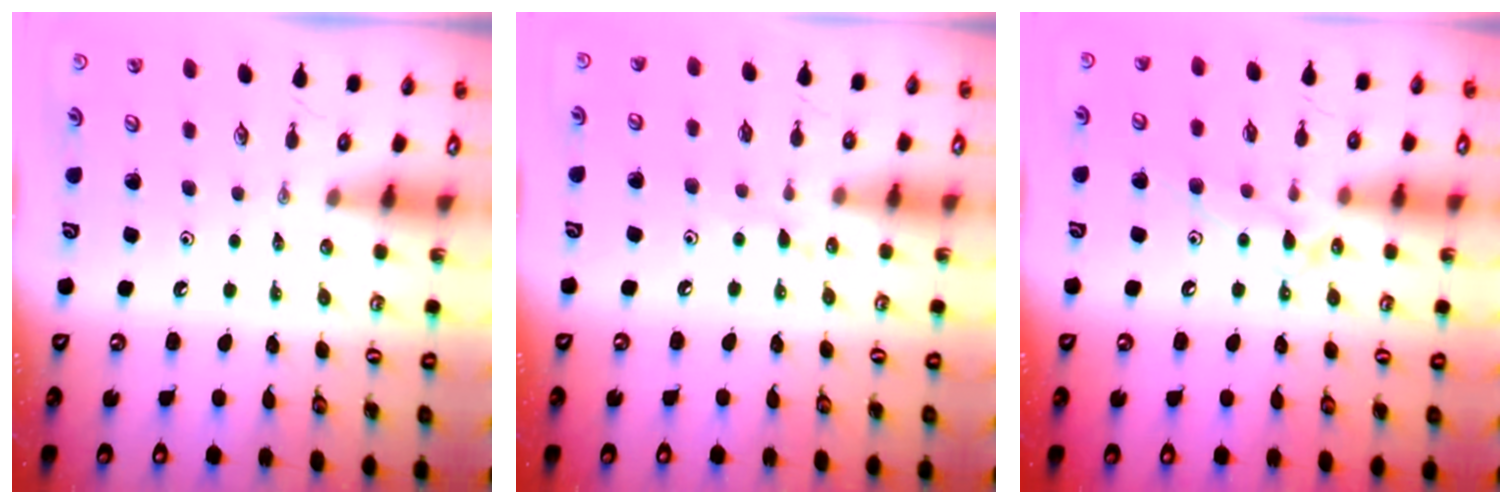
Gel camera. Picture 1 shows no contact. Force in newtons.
{"total": 6.7, "press": 6.7, "slide": 0.4}
{"total": 12.0, "press": 12.0, "slide": 0.7}